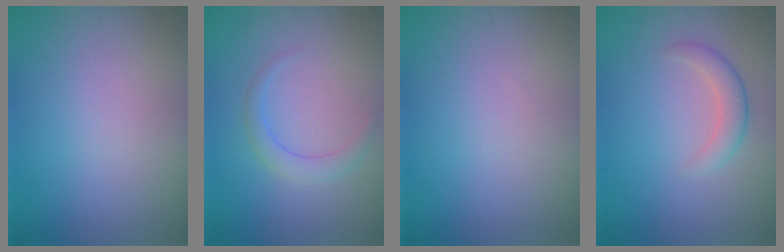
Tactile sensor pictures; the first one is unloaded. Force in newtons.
{"total": 1.8, "press": 1.8, "slide": 0.1}
{"total": 0.0}
{"total": 2.0, "press": 2.0, "slide": 0.1}